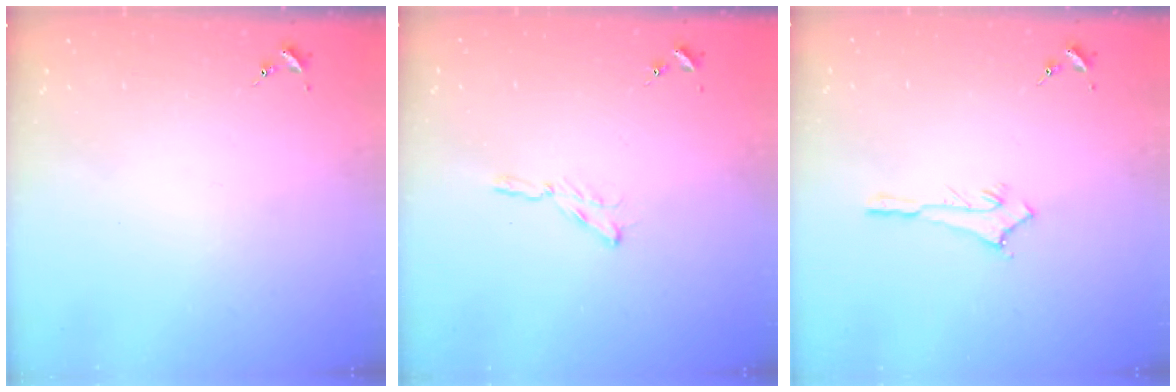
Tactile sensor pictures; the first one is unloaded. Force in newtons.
{"total": 2.9, "press": 2.9, "slide": 0.3}
{"total": 2.9, "press": 2.8, "slide": 0.4}